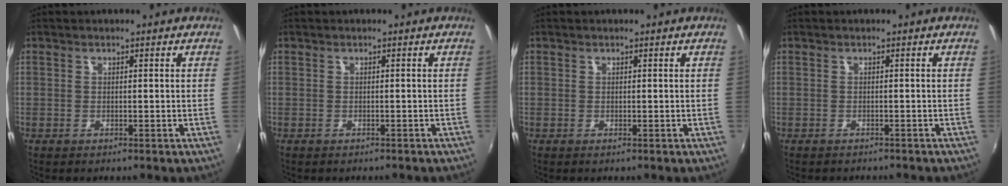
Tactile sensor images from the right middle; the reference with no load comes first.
{"total": 0.9, "force": [-0.8, 0.4, 0.2], "torque": [-0.007, -0.003, -0.010]}
{"total": 0.0}
{"total": 2.1, "force": [-1.9, 0.6, 0.6], "torque": [-0.016, -0.012, -0.026]}